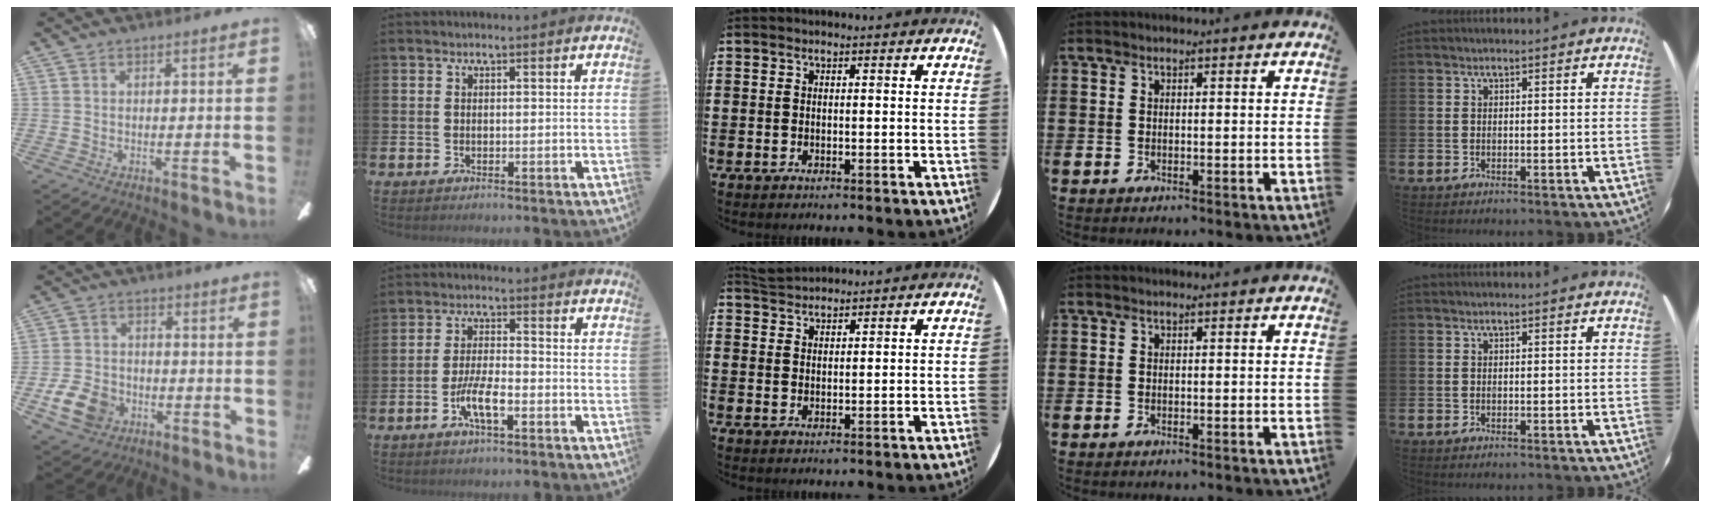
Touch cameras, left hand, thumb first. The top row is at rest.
{"thumb": {"total": 9.6, "force": [-4.4, 7.0, 5.0], "torque": [-0.114, 0.025, -0.080]}, "index": {"total": 5.3, "force": [-2.1, 1.5, 4.7], "torque": [-0.100, -0.001, -0.042]}, "middle": {"total": 2.6, "force": [2.6, 0.4, 0.0], "torque": [-0.005, 0.000, 0.050]}}